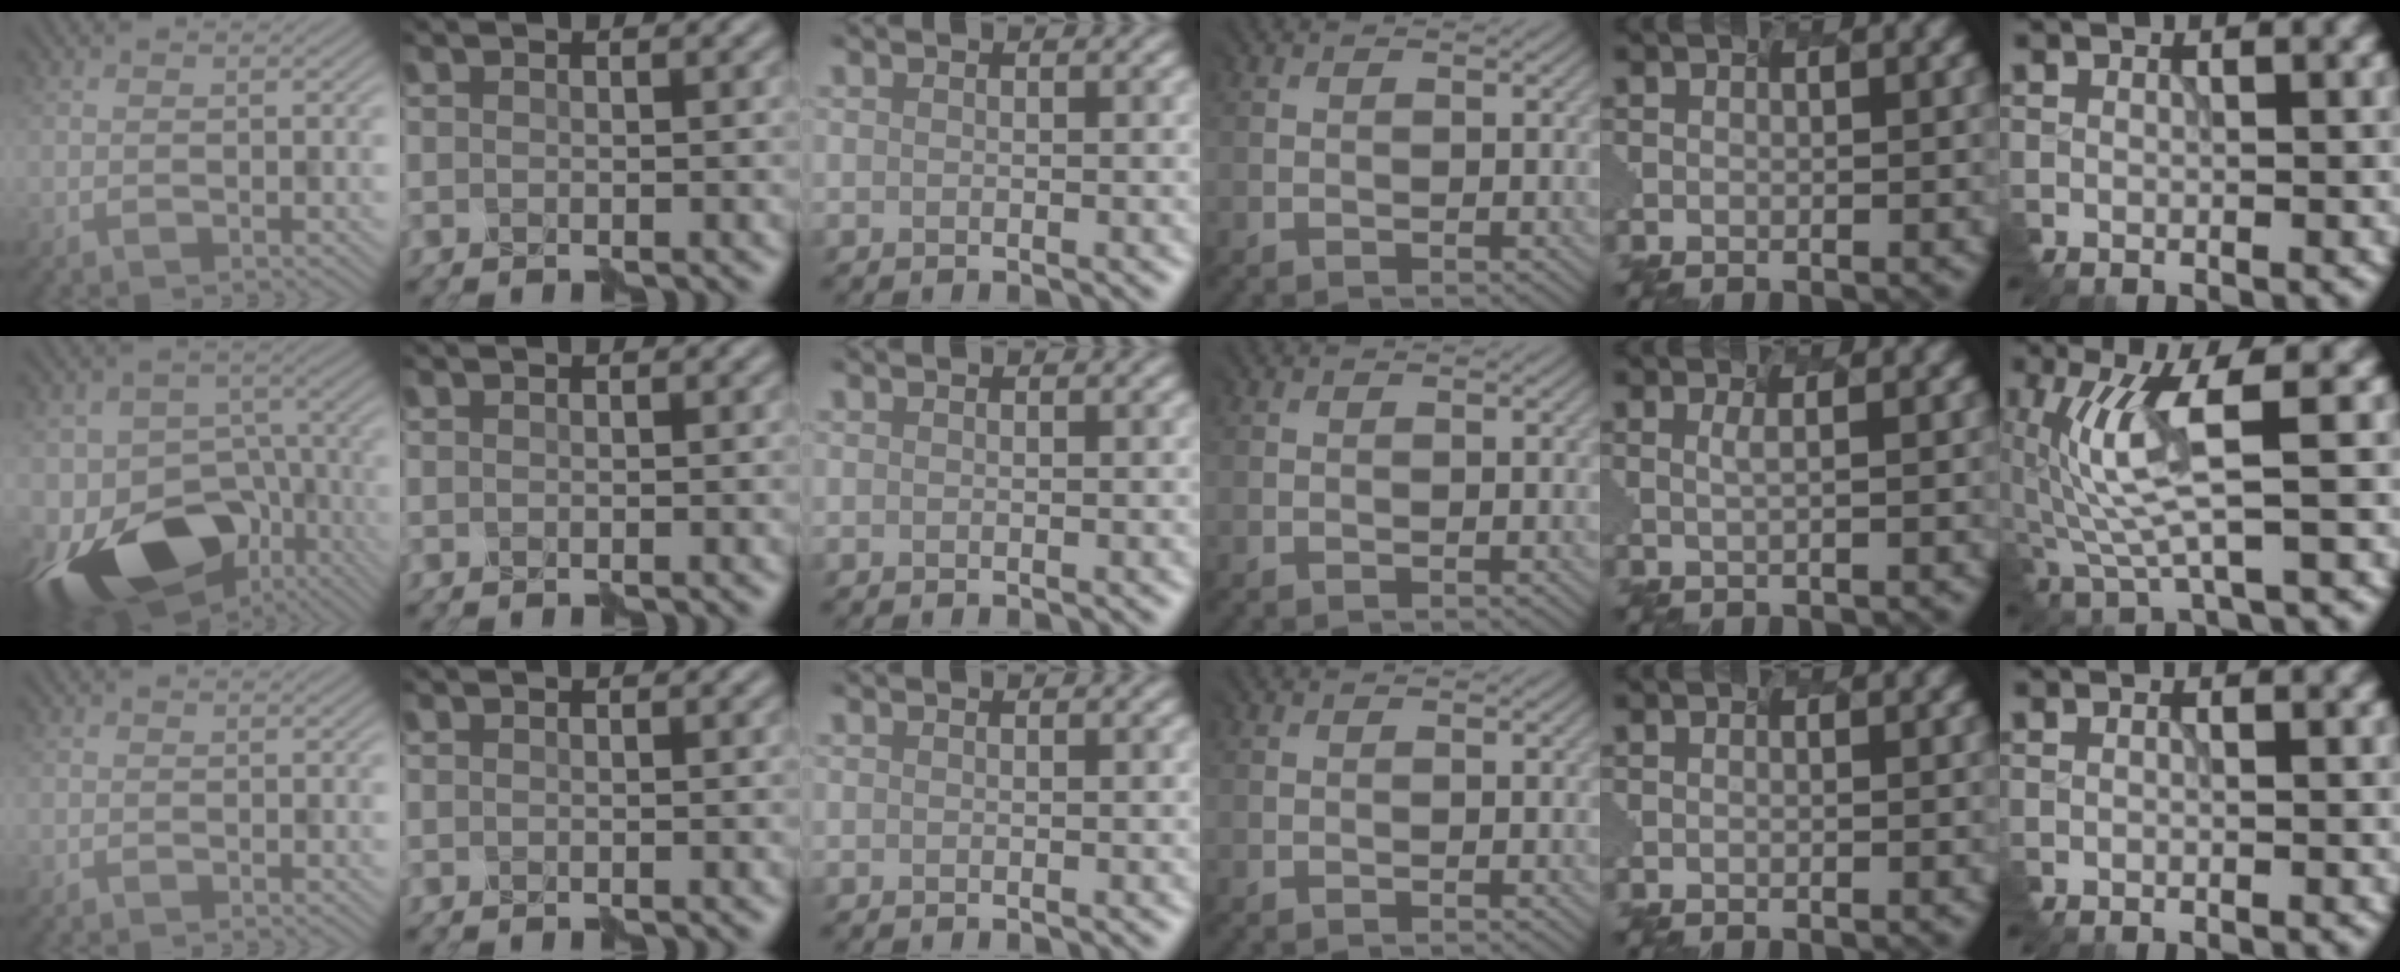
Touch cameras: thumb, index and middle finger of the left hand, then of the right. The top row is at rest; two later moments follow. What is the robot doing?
{"motion": "assemble", "object": "hinged jar"}